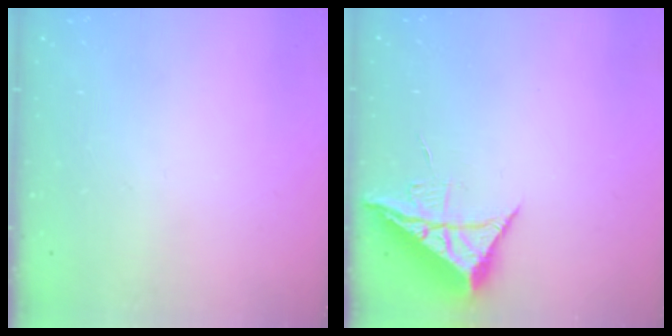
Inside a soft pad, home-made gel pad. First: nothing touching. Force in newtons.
{"total": 7.7, "press": 7.7, "slide": 0.4}